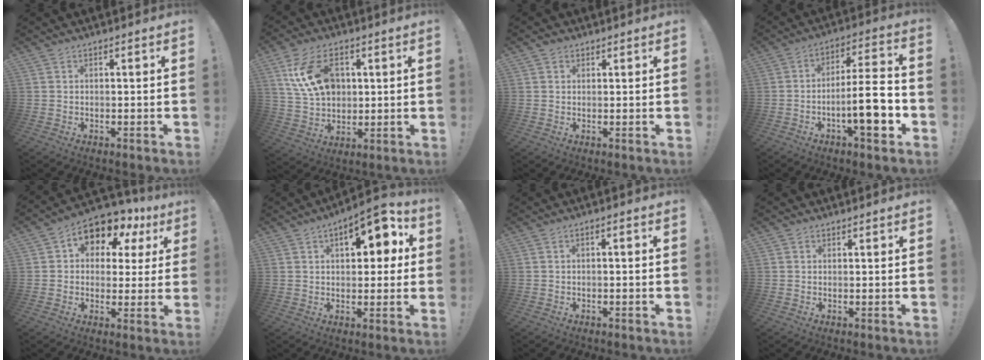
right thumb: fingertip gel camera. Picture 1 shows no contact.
{"total": 15.0, "force": [5.1, 10.0, 10.0], "torque": [-0.186, -0.006, 0.099]}
{"total": 1.6, "force": [1.0, 1.2, 0.4], "torque": [0.002, -0.003, 0.016]}
{"total": 15.7, "force": [-5.1, 3.7, 14.4], "torque": [-0.222, 0.020, -0.084]}
{"total": 9.8, "force": [5.4, 6.6, 4.9], "torque": [-0.075, -0.044, 0.096]}
{"total": 10.6, "force": [4.1, 5.3, 8.2], "torque": [-0.099, -0.014, 0.064]}
{"total": 1.6, "force": [-1.2, 0.0, 1.0], "torque": [-0.018, 0.004, -0.022]}
{"total": 0.7, "force": [0.5, 0.5, 0.0], "torque": [0.001, 0.000, 0.010]}